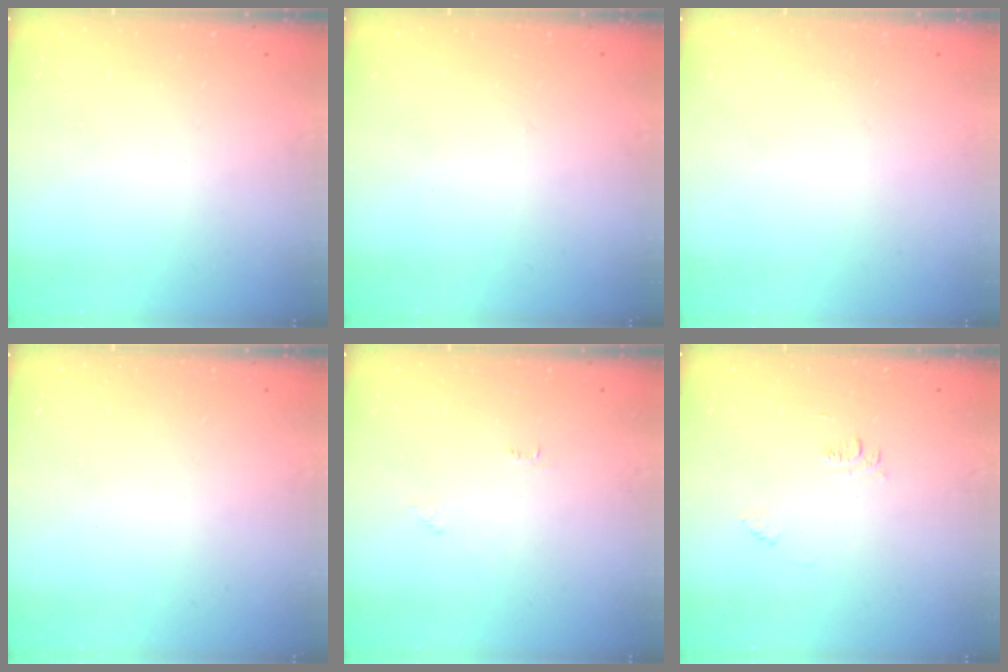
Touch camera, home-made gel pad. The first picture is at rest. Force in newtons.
{"total": 2.7, "press": 2.7, "slide": 0.3}
{"total": 1.6, "press": 1.6, "slide": 0.1}
{"total": 0.0}
{"total": 2.5, "press": 2.5, "slide": 0.4}
{"total": 3.9, "press": 3.9, "slide": 0.6}